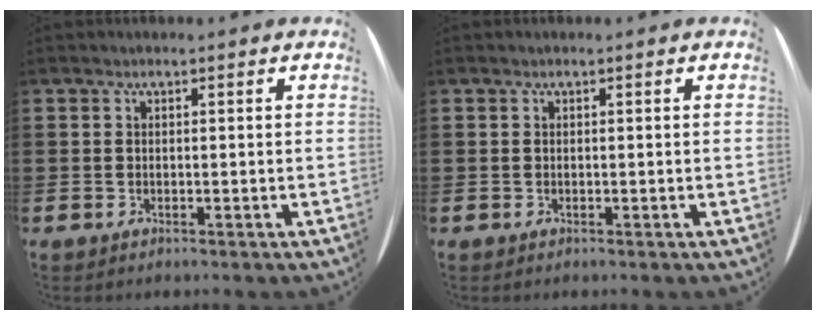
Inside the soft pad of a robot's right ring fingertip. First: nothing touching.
{"total": 0.0}